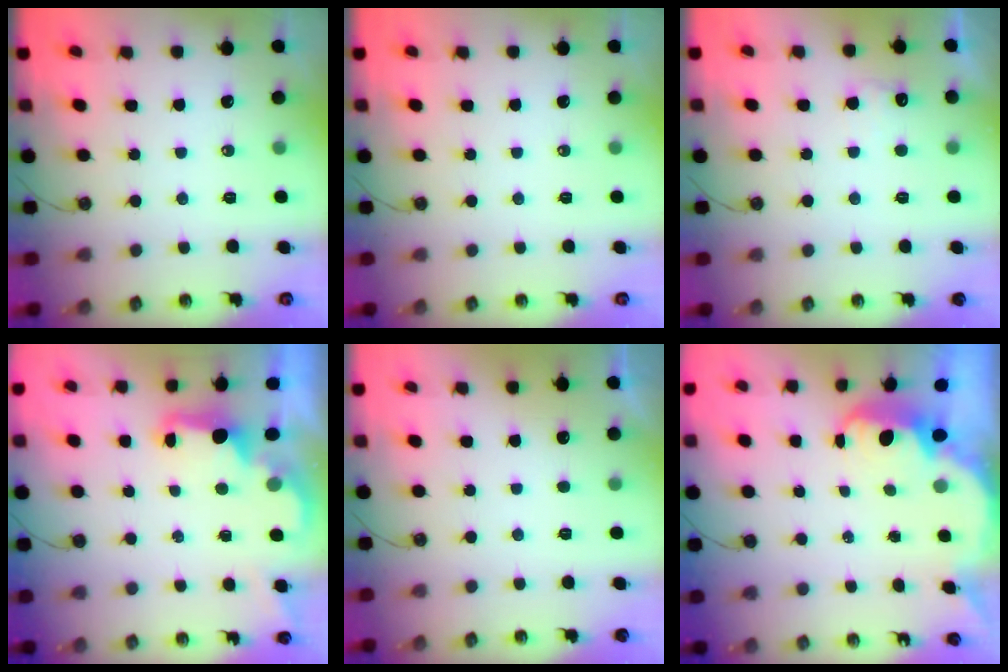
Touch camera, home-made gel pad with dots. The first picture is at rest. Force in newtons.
{"total": 0.0}
{"total": 7.4, "press": 7.3, "slide": 1.3}
{"total": 2.4, "press": 2.3, "slide": 0.8}
{"total": 0.0}
{"total": 2.8, "press": 2.8, "slide": 0.6}